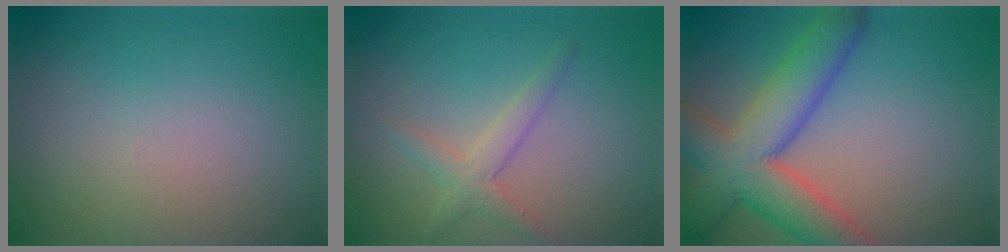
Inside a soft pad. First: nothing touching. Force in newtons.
{"total": 2.3, "press": 2.3, "slide": 0.1}
{"total": 9.9, "press": 9.9, "slide": 0.5}